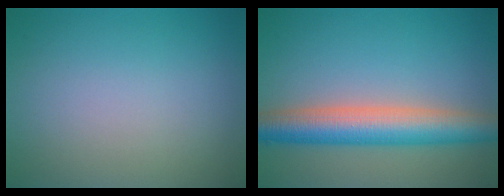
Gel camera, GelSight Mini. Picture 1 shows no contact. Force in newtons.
{"total": 6.9, "press": 6.9, "slide": 0.4}